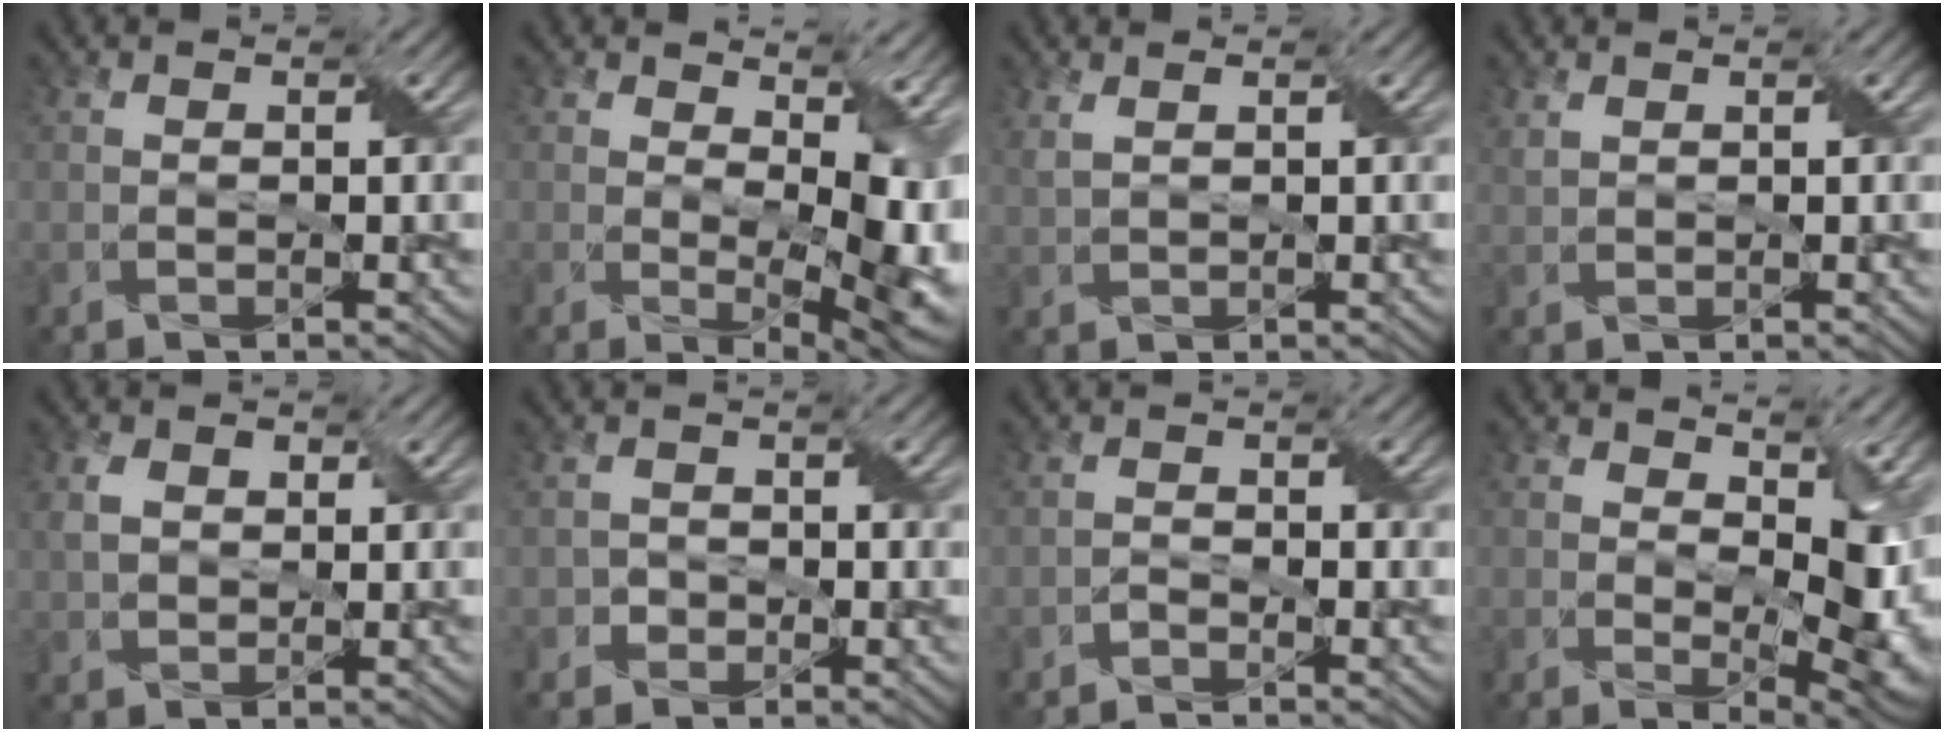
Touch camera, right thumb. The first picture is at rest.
{"total": 10.3, "force": [1.4, 5.9, 8.4], "torque": [-0.129, -0.022, 0.049]}
{"total": 1.6, "force": [1.1, 0.4, 1.1], "torque": [-0.036, 0.004, 0.025]}
{"total": 1.2, "force": [0.9, 0.5, 0.6], "torque": [-0.024, 0.004, 0.021]}
{"total": 3.6, "force": [1.0, 2.6, 2.4], "torque": [-0.056, 0.006, 0.015]}
{"total": 1.6, "force": [-0.5, 1.5, 0.3], "torque": [0.000, 0.002, -0.008]}
{"total": 1.1, "force": [-0.9, 0.3, 0.6], "torque": [-0.014, 0.005, -0.018]}
{"total": 9.9, "force": [2.5, 5.6, 7.8], "torque": [-0.122, -0.019, 0.053]}